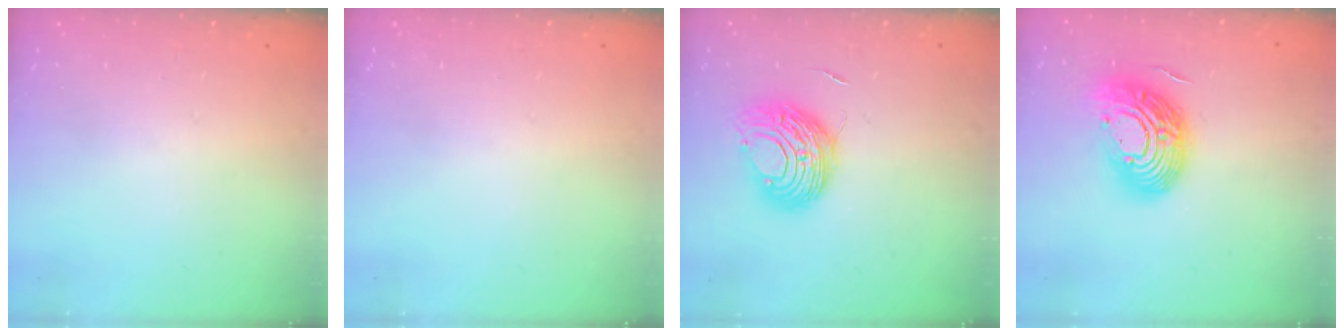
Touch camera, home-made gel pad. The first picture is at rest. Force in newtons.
{"total": 0.0}
{"total": 10.4, "press": 10.4, "slide": 0.5}
{"total": 17.5, "press": 17.5, "slide": 1.3}